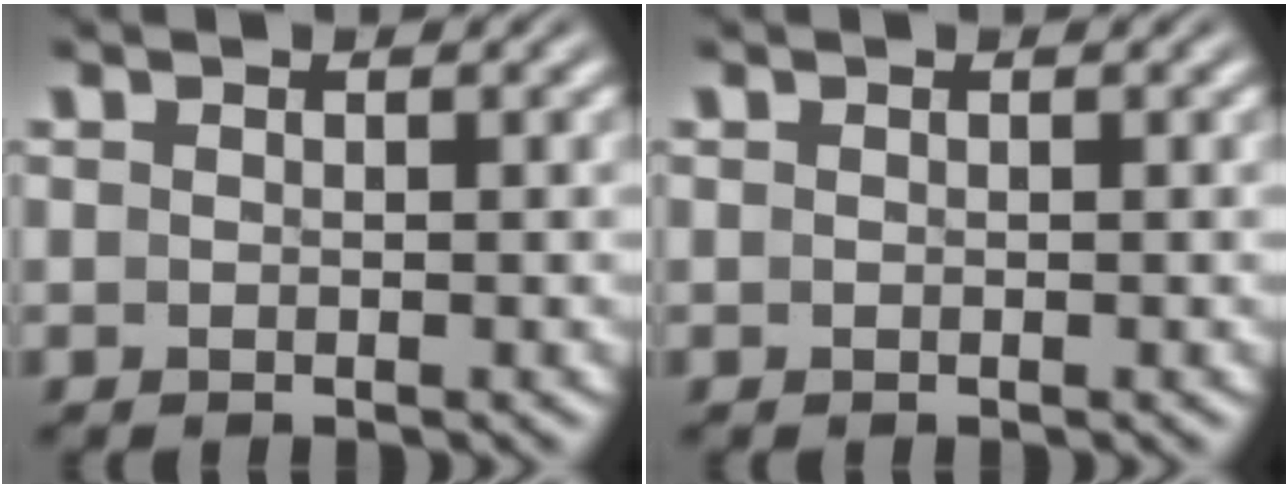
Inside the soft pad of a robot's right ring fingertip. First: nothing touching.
{"total": 0.0}